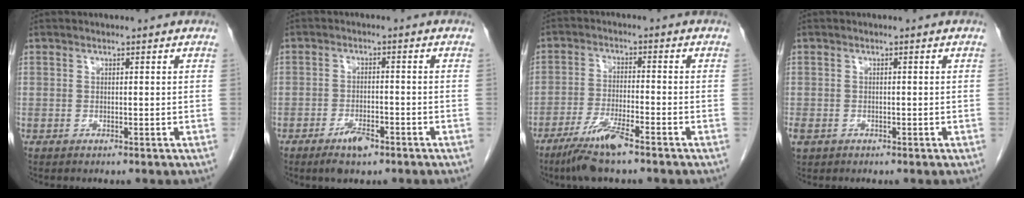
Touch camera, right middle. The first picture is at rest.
{"total": 4.3, "force": [-2.8, 1.4, 2.9], "torque": [-0.055, -0.001, -0.045]}
{"total": 7.6, "force": [-5.3, 0.4, 5.4], "torque": [-0.110, -0.019, -0.100]}
{"total": 2.1, "force": [-1.0, 1.5, 1.0], "torque": [-0.028, -0.002, -0.012]}